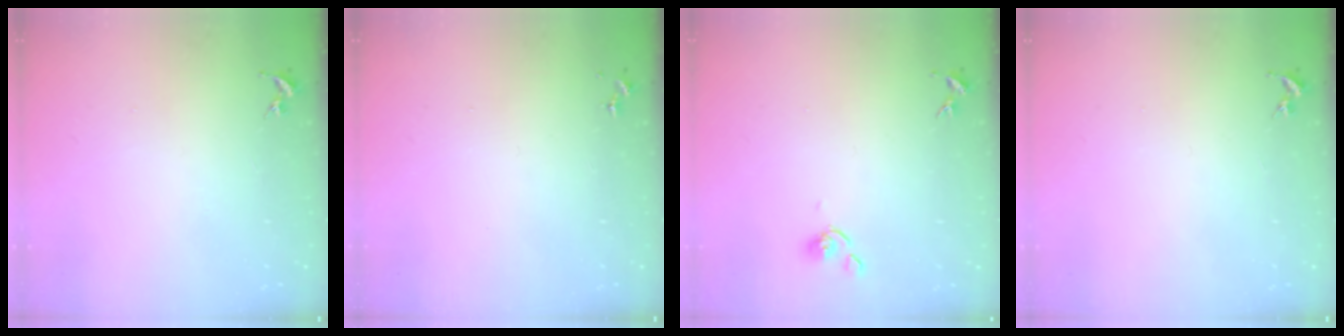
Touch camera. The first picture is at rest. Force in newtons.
{"total": 0.0}
{"total": 4.3, "press": 4.2, "slide": 0.6}
{"total": 0.0}